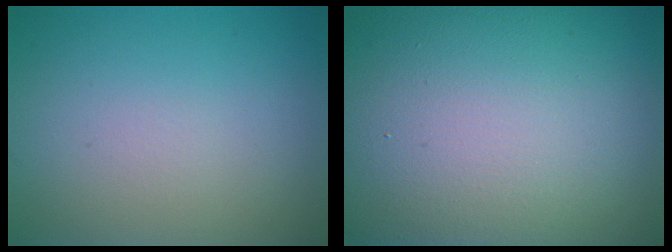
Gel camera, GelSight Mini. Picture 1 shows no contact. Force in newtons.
{"total": 23.9, "press": 23.9, "slide": 1.2}